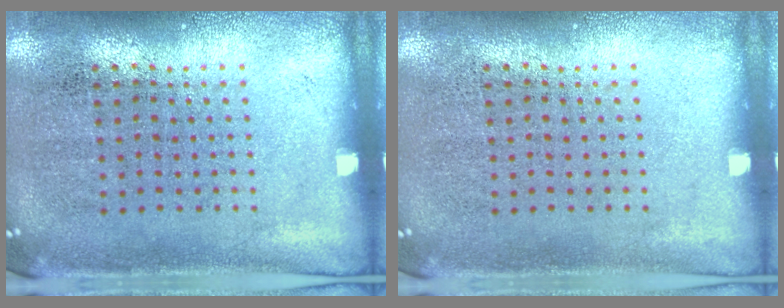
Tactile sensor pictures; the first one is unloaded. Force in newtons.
{"total": 0.0}